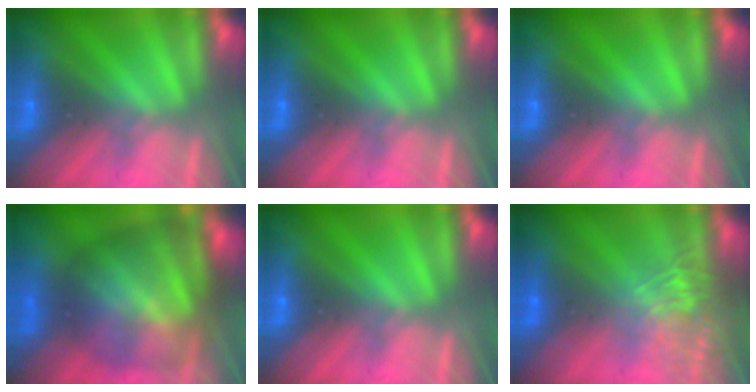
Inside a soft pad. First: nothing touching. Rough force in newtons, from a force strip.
{"total": 0.0}
{"total": 0.0}
{"total": 8.3}
{"total": 0.0}
{"total": 7.0}